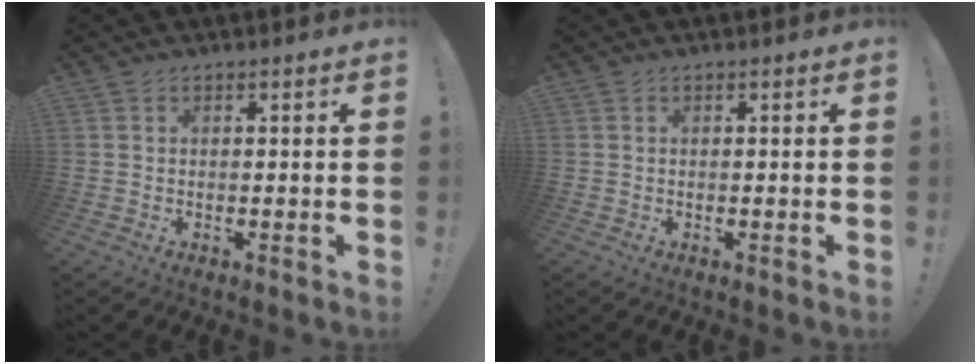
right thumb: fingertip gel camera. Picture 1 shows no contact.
{"total": 0.0}